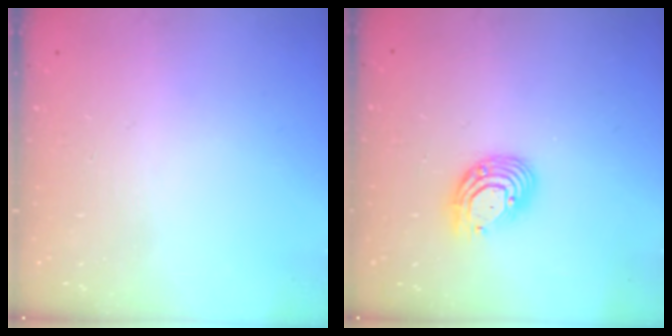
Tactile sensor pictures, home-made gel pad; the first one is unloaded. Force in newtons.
{"total": 10.3, "press": 10.3, "slide": 1.0}